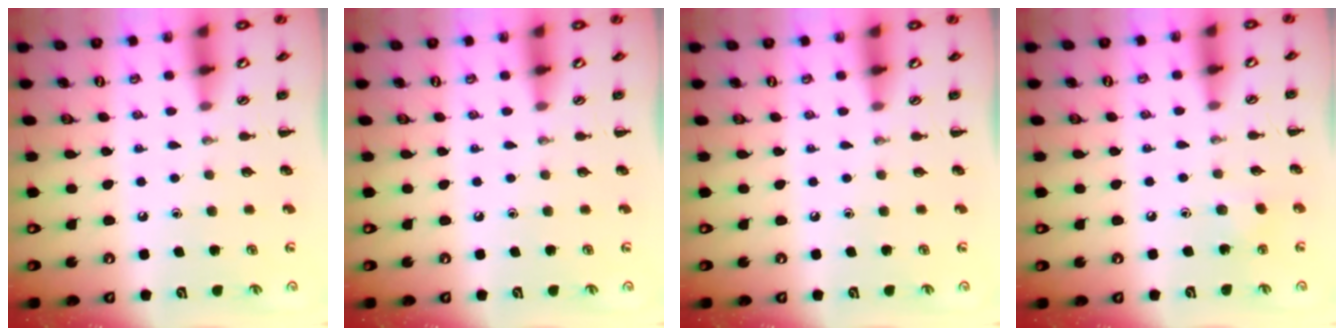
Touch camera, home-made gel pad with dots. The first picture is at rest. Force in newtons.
{"total": 0.0}
{"total": 0.0}
{"total": 5.6, "press": 5.4, "slide": 1.6}